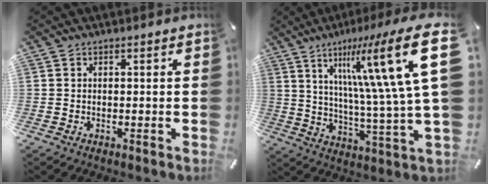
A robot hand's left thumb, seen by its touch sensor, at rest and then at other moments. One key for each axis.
{"total": 28.8, "fx": 10.1, "fy": 6.6, "fz": 26.1, "tx": -0.408, "ty": -0.058, "tz": 0.151}